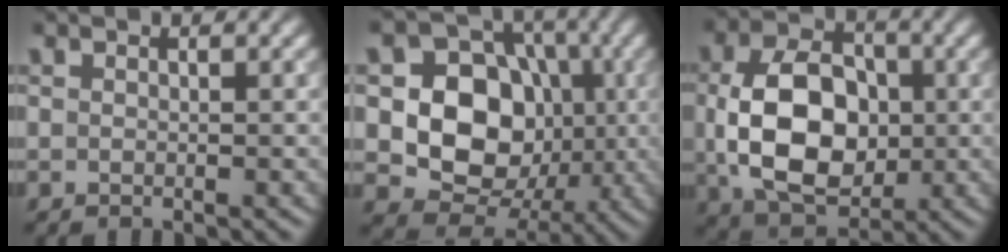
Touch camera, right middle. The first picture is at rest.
{"total": 10.1, "force": [-0.6, 8.2, 5.8], "torque": [-0.093, -0.002, -0.028]}
{"total": 10.3, "force": [-0.3, 7.1, 7.4], "torque": [-0.155, -0.007, -0.003]}